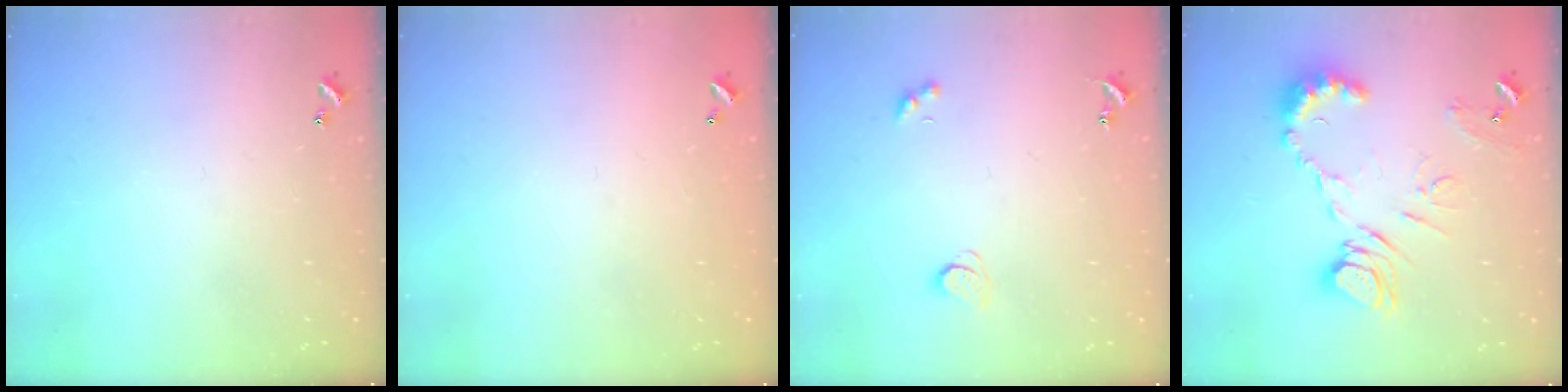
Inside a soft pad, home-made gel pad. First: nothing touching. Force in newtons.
{"total": 2.8, "press": 2.8, "slide": 0.1}
{"total": 2.0, "press": 1.9, "slide": 0.5}
{"total": 12.4, "press": 12.3, "slide": 1.4}